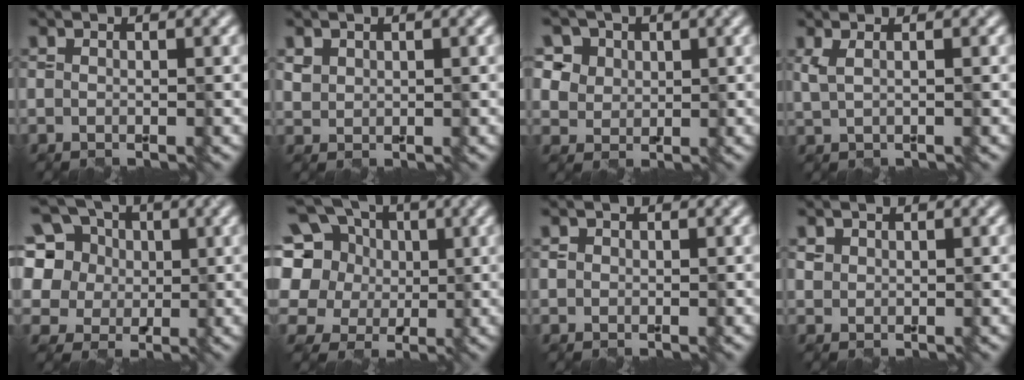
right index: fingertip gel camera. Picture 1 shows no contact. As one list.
[{"total": 1.2, "force": [0.8, 0.9, 0.2], "torque": [-0.006, -0.002, 0.020]}, {"total": 8.5, "force": [4.6, 6.3, 3.4], "torque": [-0.082, 0.015, 0.070]}, {"total": 1.9, "force": [0.9, 0.7, 1.4], "torque": [-0.025, -0.003, 0.017]}, {"total": 12.6, "force": [4.5, 10.4, 5.4], "torque": [-0.148, 0.035, 0.072]}, {"total": 12.7, "force": [4.0, 10.3, 6.3], "torque": [-0.166, 0.034, 0.043]}, {"total": 0.6, "force": [0.1, 0.6, 0.0], "torque": [0.005, -0.002, 0.000]}, {"total": 0.9, "force": [0.4, 0.7, 0.1], "torque": [0.000, -0.003, 0.012]}]